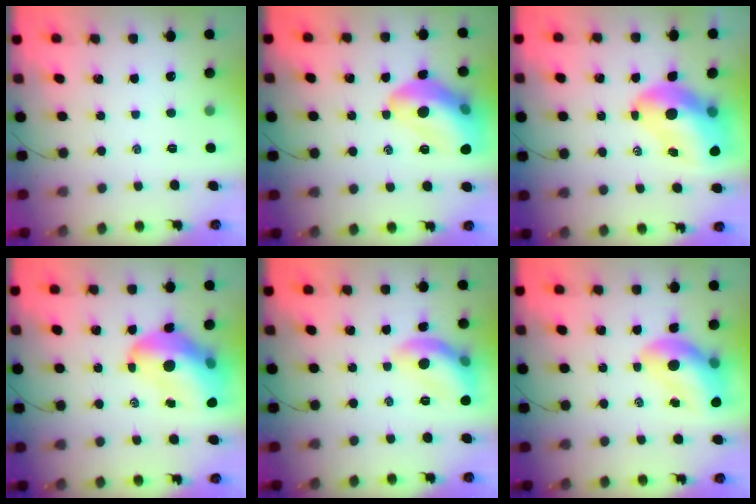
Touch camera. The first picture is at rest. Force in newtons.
{"total": 16.4, "press": 16.3, "slide": 2.4}
{"total": 15.6, "press": 15.0, "slide": 4.5}
{"total": 16.6, "press": 15.9, "slide": 4.6}
{"total": 12.1, "press": 12.1, "slide": 1.0}
{"total": 13.3, "press": 12.8, "slide": 3.8}